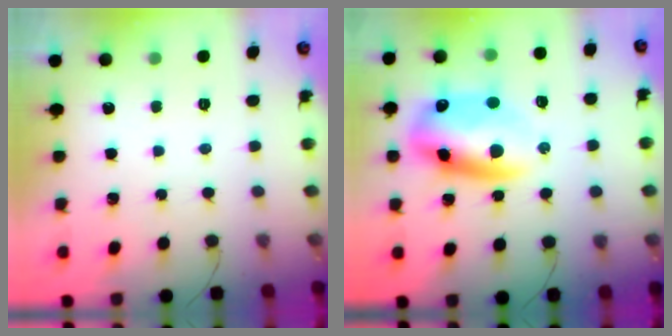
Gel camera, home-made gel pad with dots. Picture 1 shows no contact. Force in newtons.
{"total": 14.3, "press": 14.0, "slide": 3.1}